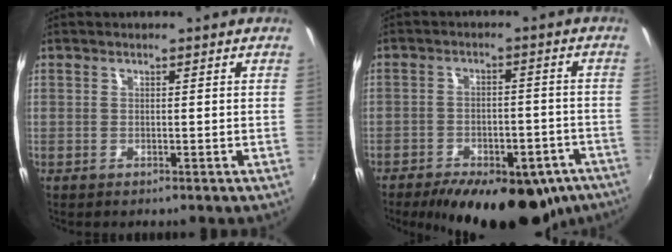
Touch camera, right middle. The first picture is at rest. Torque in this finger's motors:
{"motor_torque": [1.08, -1.06, 0.39, 0.21]}